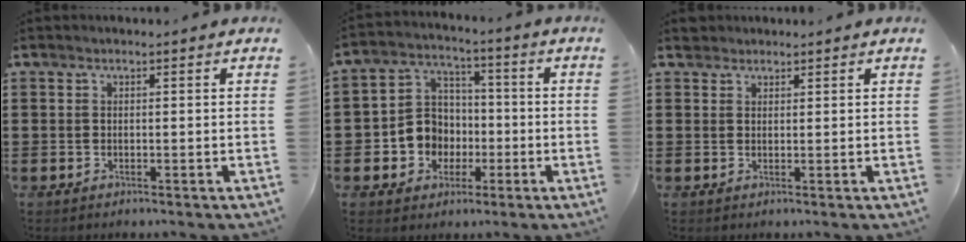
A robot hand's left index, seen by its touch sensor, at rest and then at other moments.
{"total": 7.6, "force": [-1.6, 7.0, 2.3], "torque": [-0.084, 0.011, -0.031]}
{"total": 1.6, "force": [1.4, 0.7, 0.0], "torque": [-0.004, 0.003, 0.030]}